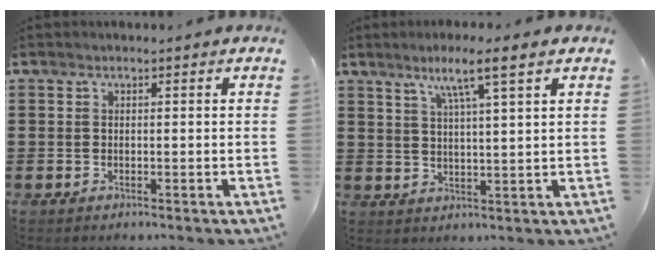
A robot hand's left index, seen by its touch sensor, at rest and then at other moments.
{"total": 6.0, "force": [3.7, -0.3, 4.7], "torque": [-0.102, 0.001, 0.059]}